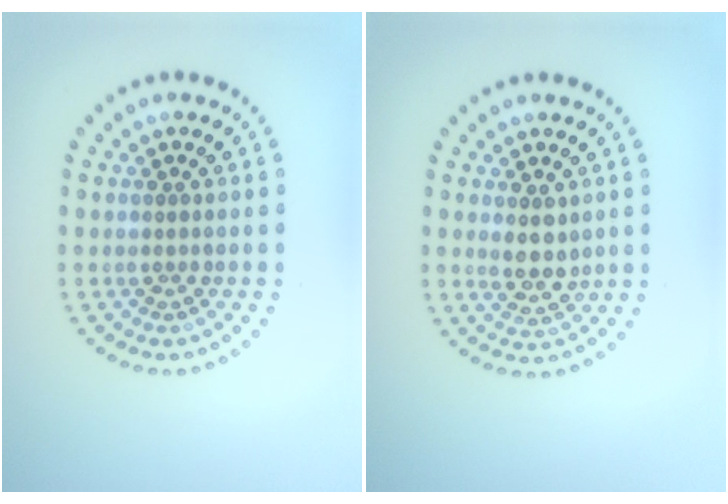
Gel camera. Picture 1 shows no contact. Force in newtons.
{"total": 2.4, "press": 2.1, "slide": 1.2}